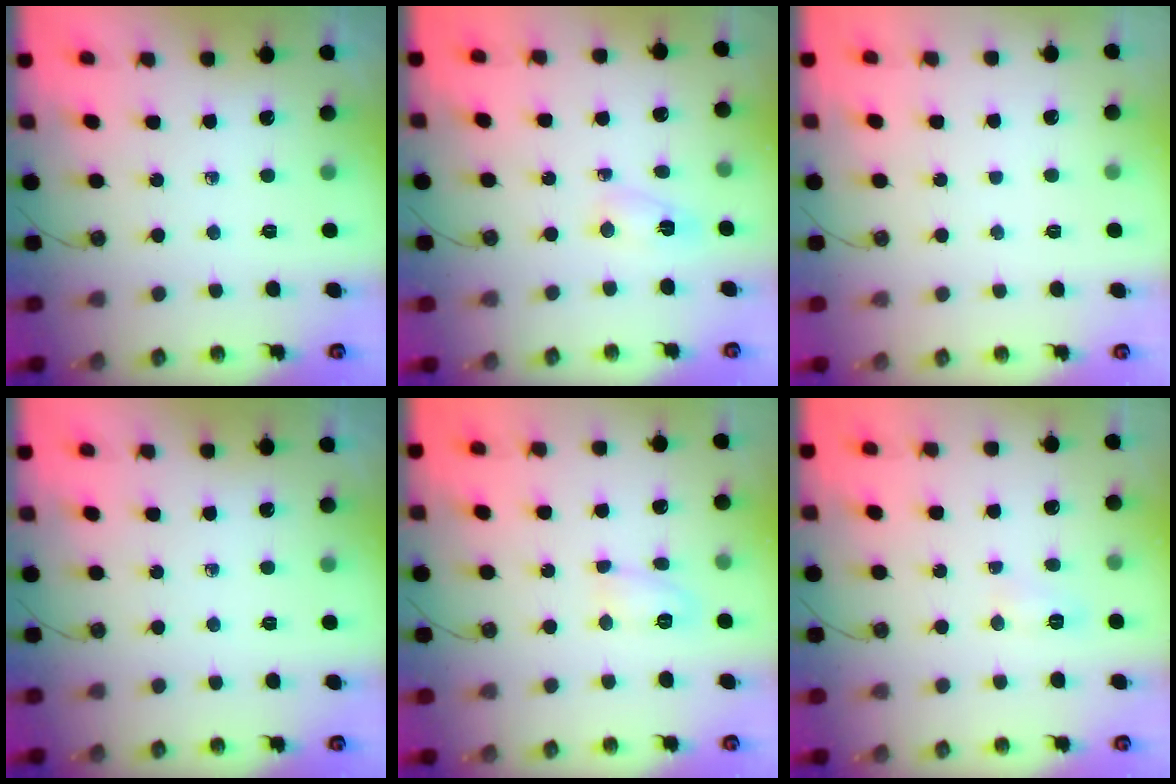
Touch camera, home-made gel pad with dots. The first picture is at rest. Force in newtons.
{"total": 3.1, "press": 3.0, "slide": 0.4}
{"total": 1.2, "press": 1.2, "slide": 0.0}
{"total": 0.0}
{"total": 5.2, "press": 5.2, "slide": 0.8}
{"total": 6.1, "press": 6.1, "slide": 0.6}